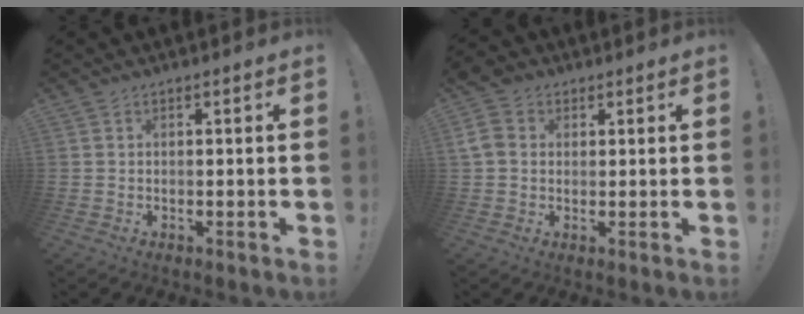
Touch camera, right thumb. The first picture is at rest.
{"total": 8.2, "force": [1.9, 6.6, 4.4], "torque": [-0.100, 0.003, 0.041]}